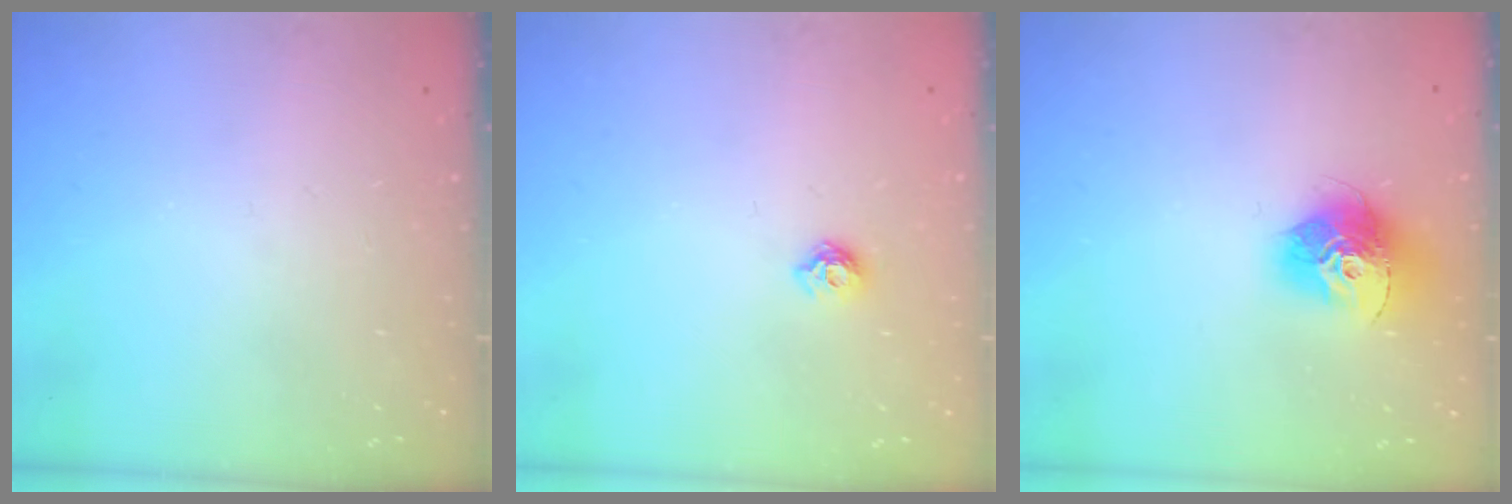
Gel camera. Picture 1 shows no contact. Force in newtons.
{"total": 5.6, "press": 5.6, "slide": 0.9}
{"total": 14.4, "press": 14.3, "slide": 1.3}